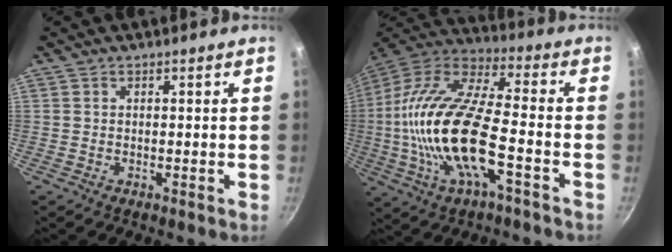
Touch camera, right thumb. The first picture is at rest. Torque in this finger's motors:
{"motor_torque": [-0.27, 2.36, 2.40, -0.38, 0.81]}